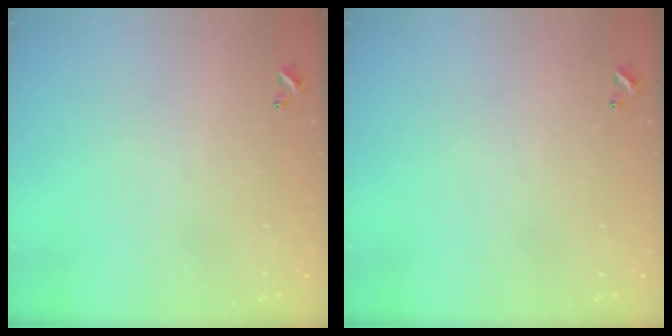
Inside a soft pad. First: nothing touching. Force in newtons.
{"total": 0.0}